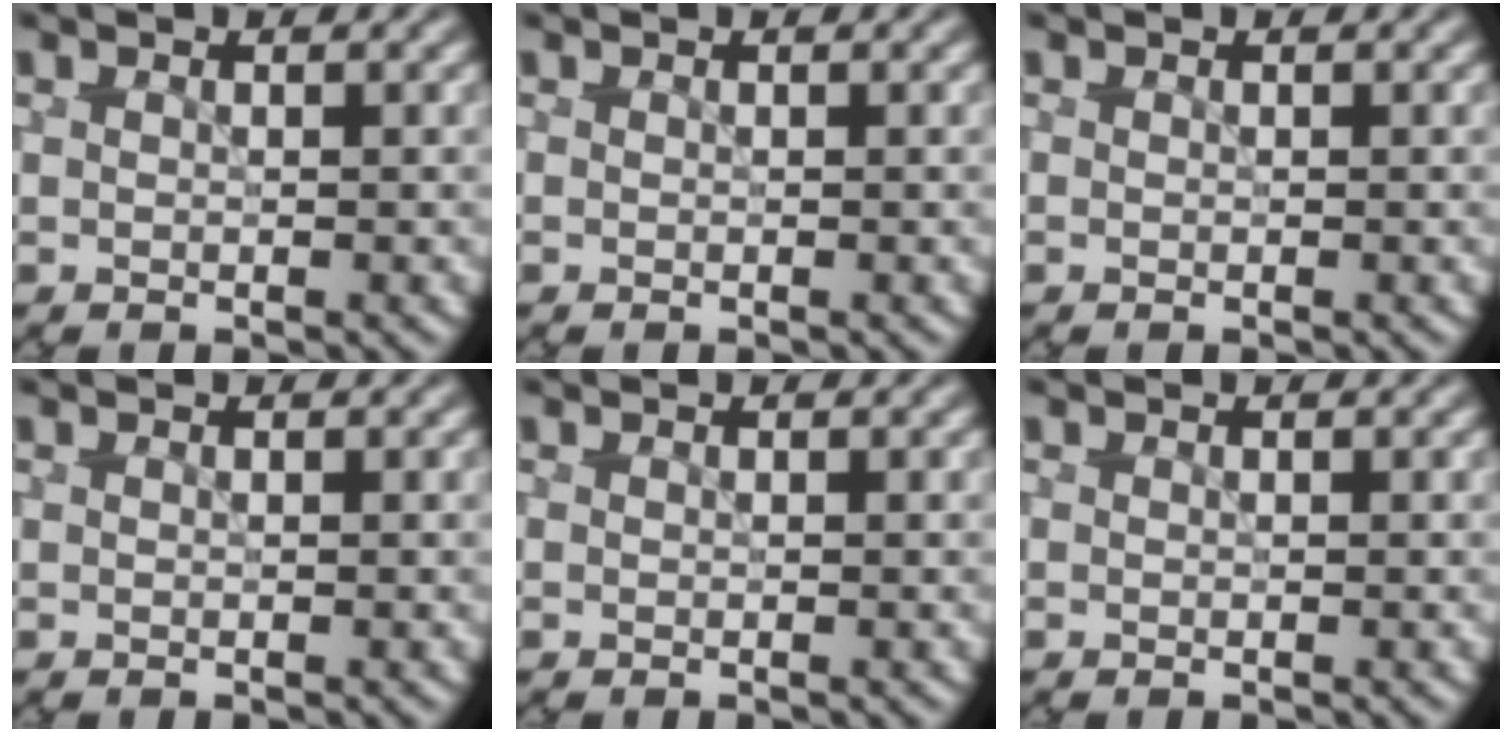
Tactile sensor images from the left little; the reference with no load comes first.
{"total": 0.0}
{"total": 0.0}
{"total": 0.0}
{"total": 0.0}
{"total": 0.0}